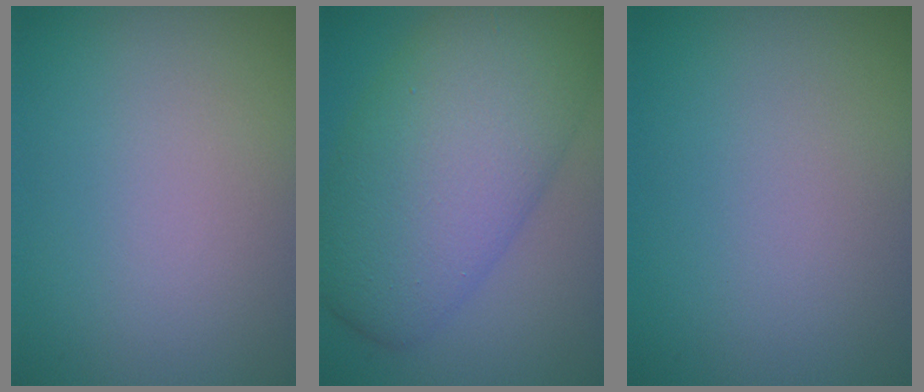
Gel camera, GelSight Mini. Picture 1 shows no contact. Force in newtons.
{"total": 10.6, "press": 10.6, "slide": 0.2}
{"total": 0.0}